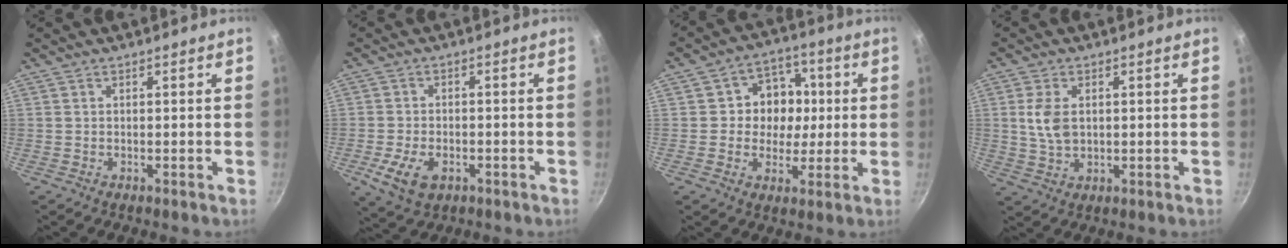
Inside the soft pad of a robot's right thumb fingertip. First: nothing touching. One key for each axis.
{"total": 7.4, "fx": -2.9, "fy": 4.5, "fz": 5.1, "tx": -0.097, "ty": 0.004, "tz": -0.045}
{"total": 10.5, "fx": 0.8, "fy": 9.4, "fz": 4.7, "tx": -0.024, "ty": 0.005, "tz": 0.001}
{"total": 6.1, "fx": 1.0, "fy": 3.9, "fz": 4.6, "tx": -0.087, "ty": -0.004, "tz": 0.022}